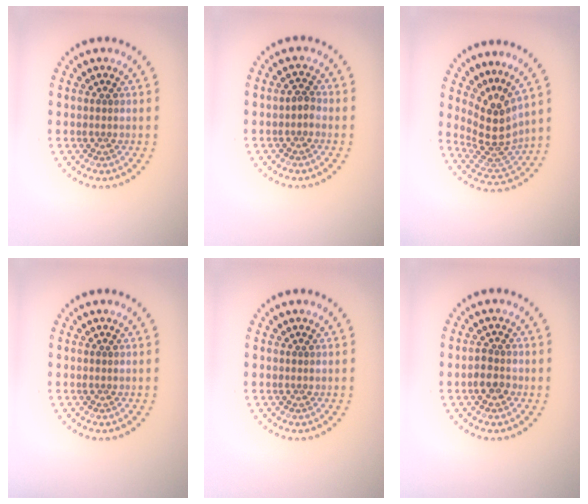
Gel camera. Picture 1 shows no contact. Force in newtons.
{"total": 1.0, "press": 0.9, "slide": 0.4}
{"total": 4.1, "press": 2.8, "slide": 2.9}
{"total": 0.0}
{"total": 0.0}
{"total": 1.7, "press": 1.6, "slide": 0.6}